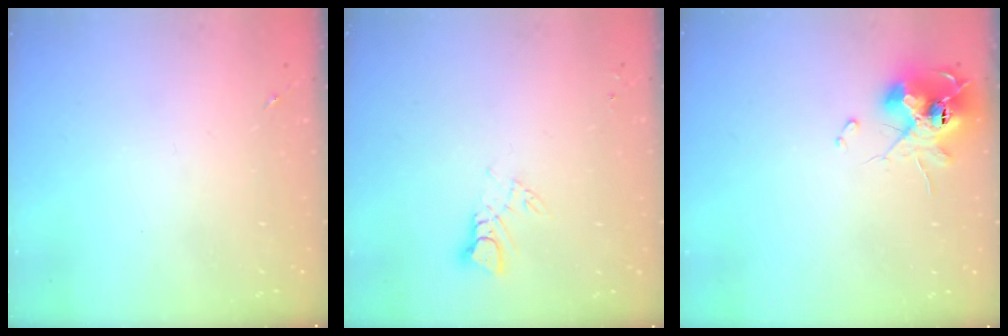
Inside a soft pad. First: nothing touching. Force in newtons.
{"total": 4.6, "press": 4.6, "slide": 0.1}
{"total": 12.8, "press": 12.7, "slide": 1.1}